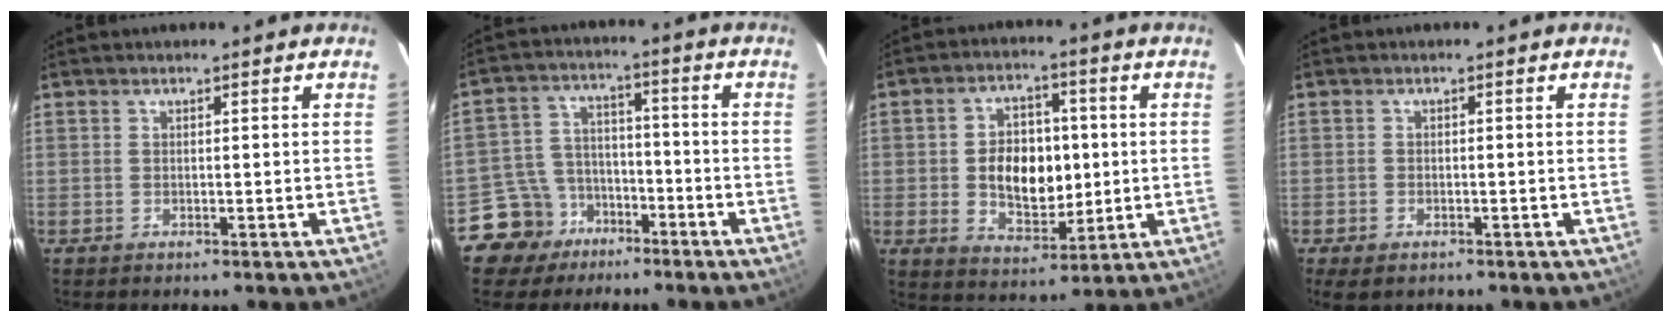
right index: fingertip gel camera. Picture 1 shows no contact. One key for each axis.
{"total": 9.0, "fx": -5.9, "fy": 6.8, "fz": 0.6, "tx": -0.034, "ty": 0.033, "tz": -0.094}
{"total": 11.3, "fx": -0.3, "fy": 7.7, "fz": 8.3, "tx": -0.151, "ty": 0.010, "tz": 0.007}
{"total": 3.2, "fx": -2.1, "fy": 1.8, "fz": 1.6, "tx": -0.038, "ty": -0.014, "tz": -0.035}